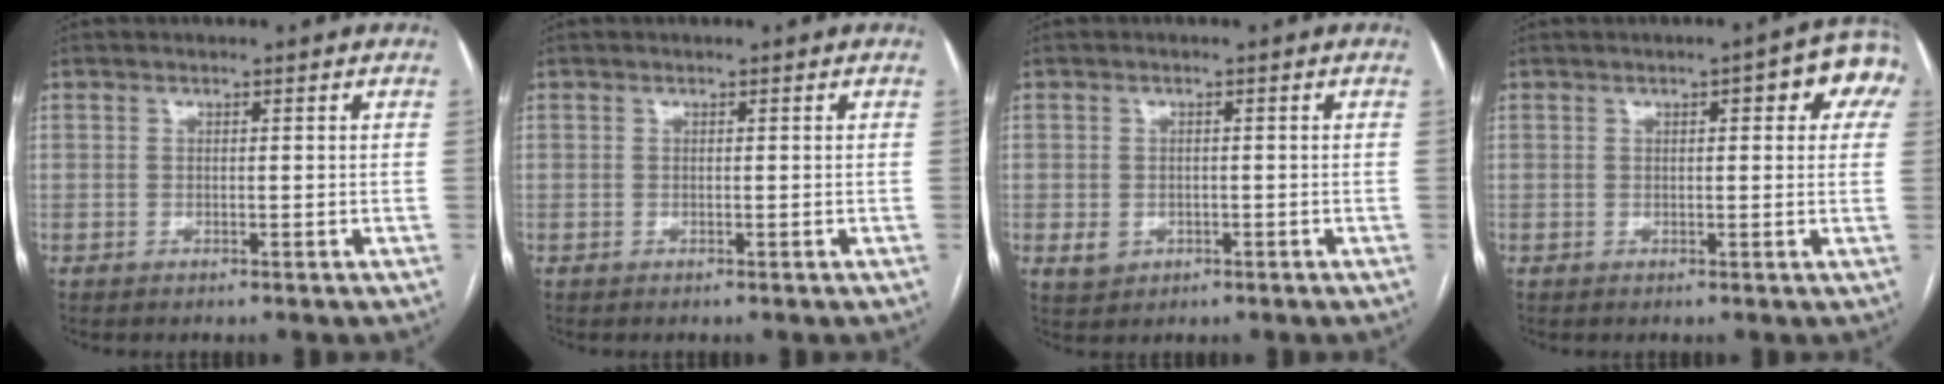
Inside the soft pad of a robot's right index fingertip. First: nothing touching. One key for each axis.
{"total": 0.0}
{"total": 2.7, "fx": -0.7, "fy": 2.4, "fz": 1.1, "tx": -0.017, "ty": 0.002, "tz": 0.000}
{"total": 7.6, "fx": 3.3, "fy": 2.2, "fz": 6.5, "tx": -0.073, "ty": 0.018, "tz": 0.028}